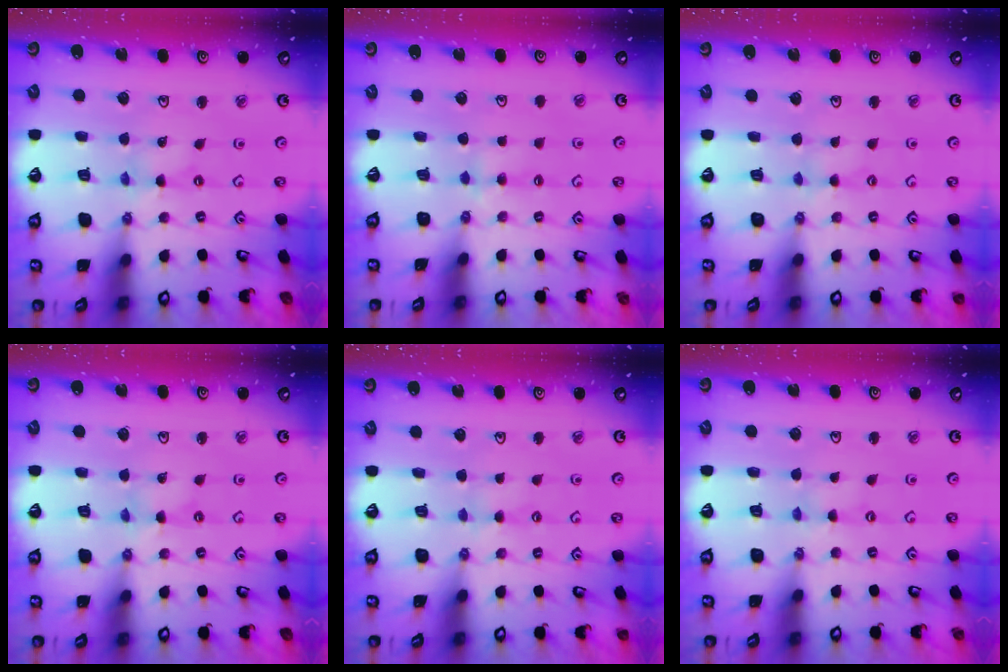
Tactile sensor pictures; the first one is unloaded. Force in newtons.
{"total": 3.1, "press": 3.1, "slide": 0.4}
{"total": 1.7, "press": 1.7, "slide": 0.2}
{"total": 0.0}
{"total": 1.4, "press": 1.3, "slide": 0.3}
{"total": 0.0}